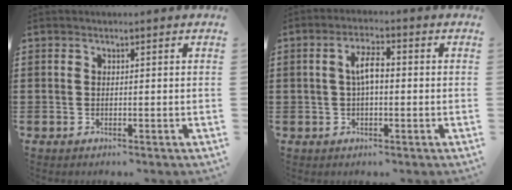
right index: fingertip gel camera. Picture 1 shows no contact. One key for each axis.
{"total": 4.2, "fx": 0.1, "fy": 1.5, "fz": 4.0, "tx": -0.075, "ty": 0.007, "tz": -0.001}